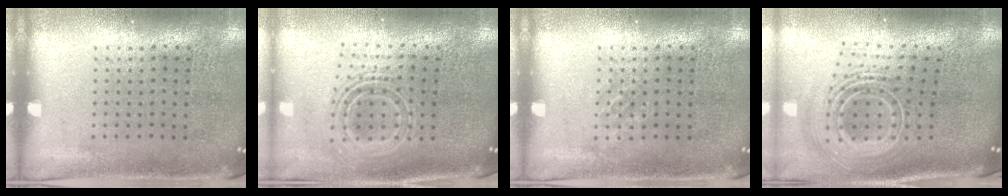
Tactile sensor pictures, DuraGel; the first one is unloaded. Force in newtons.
{"total": 2.1, "press": 1.5, "slide": 1.4}
{"total": 0.8, "press": 0.8, "slide": 0.2}
{"total": 2.8, "press": 1.9, "slide": 2.1}